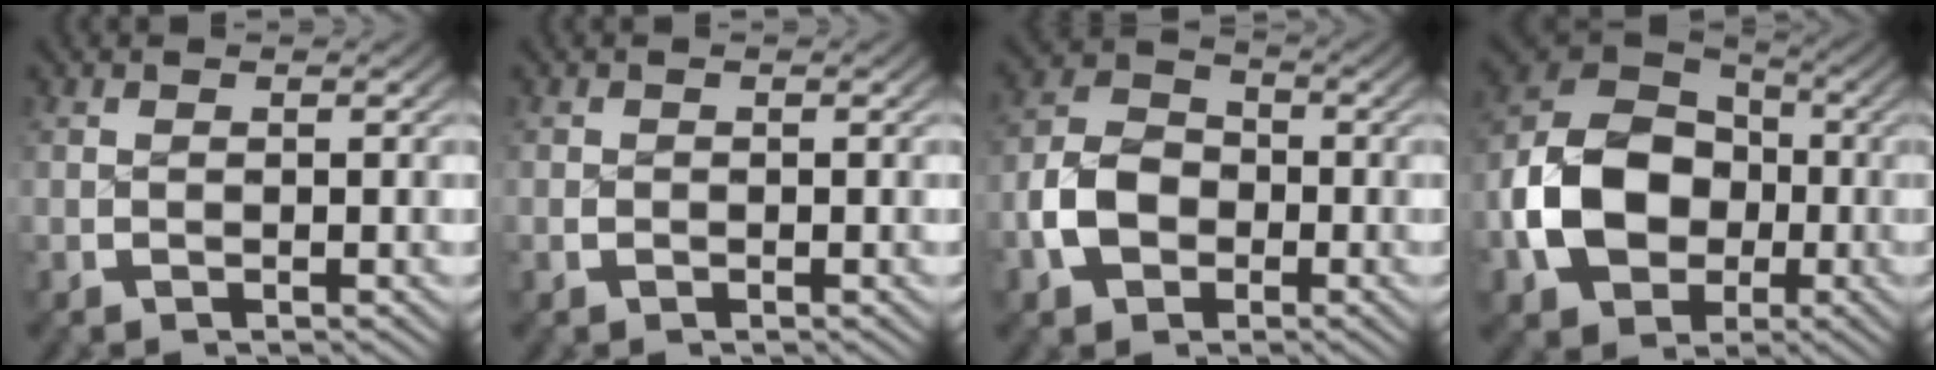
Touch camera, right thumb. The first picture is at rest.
{"total": 0.6, "force": [-0.2, 0.5, 0.1], "torque": [-0.006, -0.003, -0.004]}
{"total": 7.1, "force": [-2.1, 5.5, 4.0], "torque": [-0.082, -0.002, -0.041]}
{"total": 12.9, "force": [-1.3, 9.9, 8.2], "torque": [-0.196, -0.028, -0.011]}